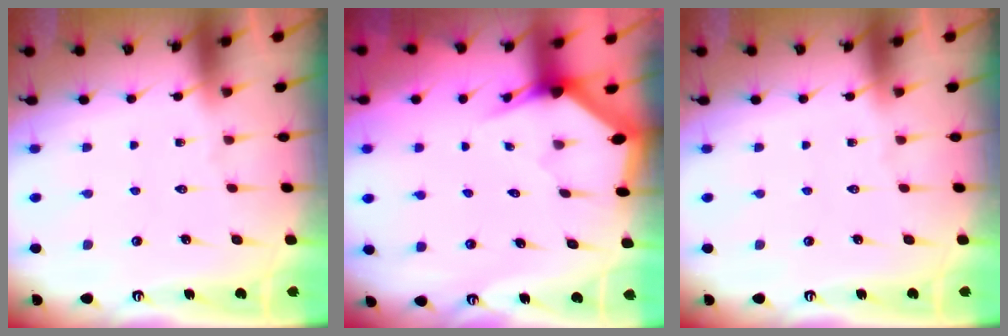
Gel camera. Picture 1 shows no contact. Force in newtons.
{"total": 2.9, "press": 2.9, "slide": 0.1}
{"total": 0.0}